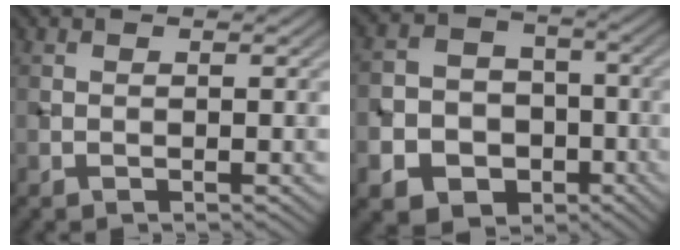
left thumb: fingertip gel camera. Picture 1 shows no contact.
{"total": 11.5, "force": [-5.0, 9.5, 3.9], "torque": [-0.105, -0.034, -0.104]}